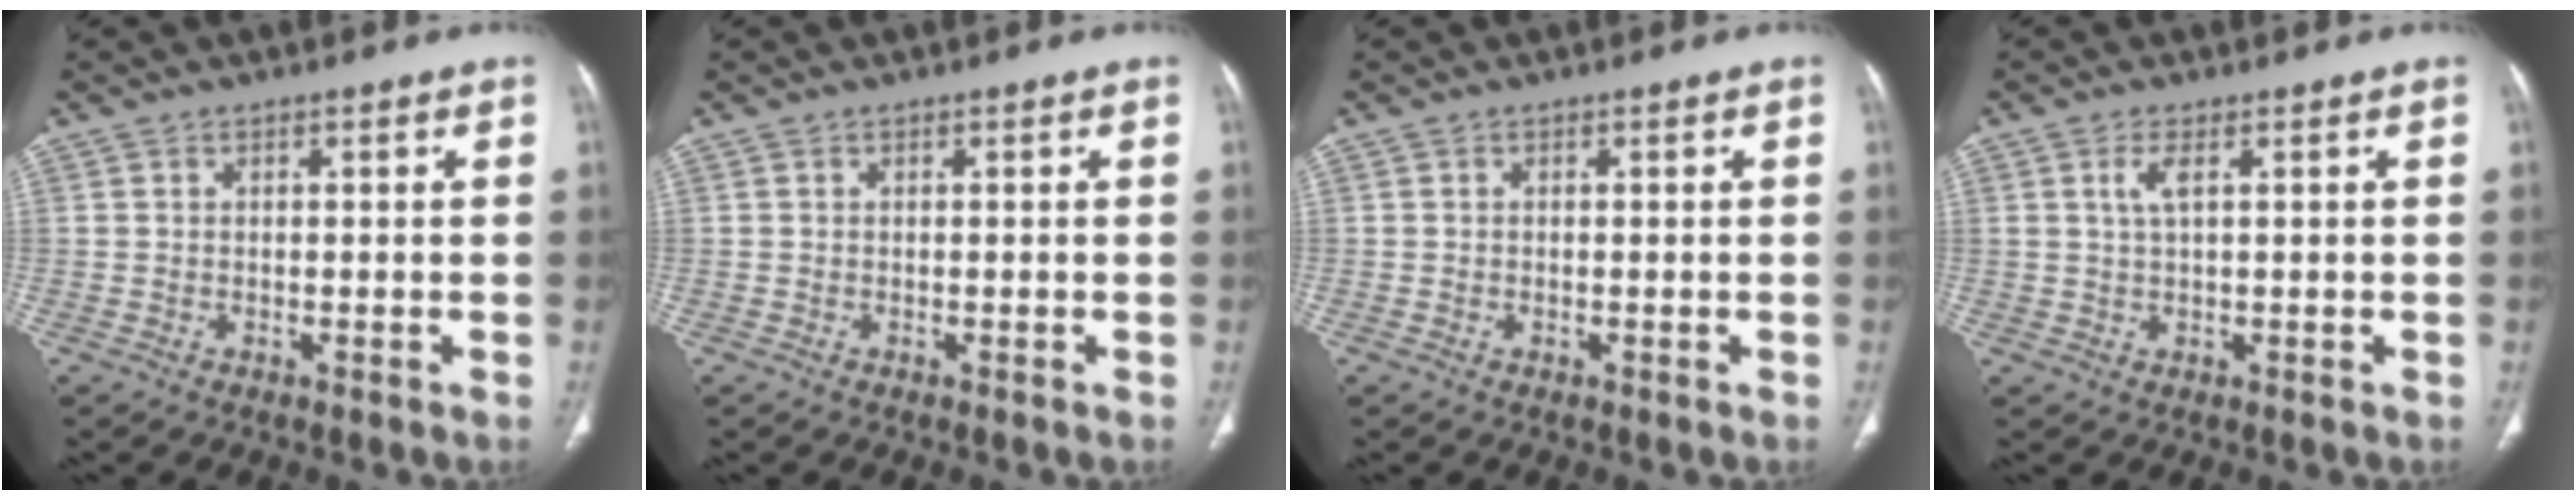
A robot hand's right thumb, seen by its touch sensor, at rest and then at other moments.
{"total": 0.0}
{"total": 0.0}
{"total": 2.6, "force": [1.0, 0.9, 2.2], "torque": [-0.052, 0.001, 0.025]}